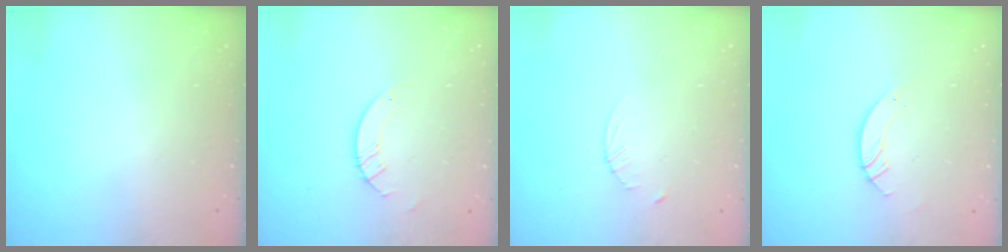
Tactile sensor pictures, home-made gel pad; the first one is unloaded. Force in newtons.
{"total": 3.2, "press": 3.2, "slide": 0.2}
{"total": 2.3, "press": 2.3, "slide": 0.3}
{"total": 3.5, "press": 3.5, "slide": 0.1}